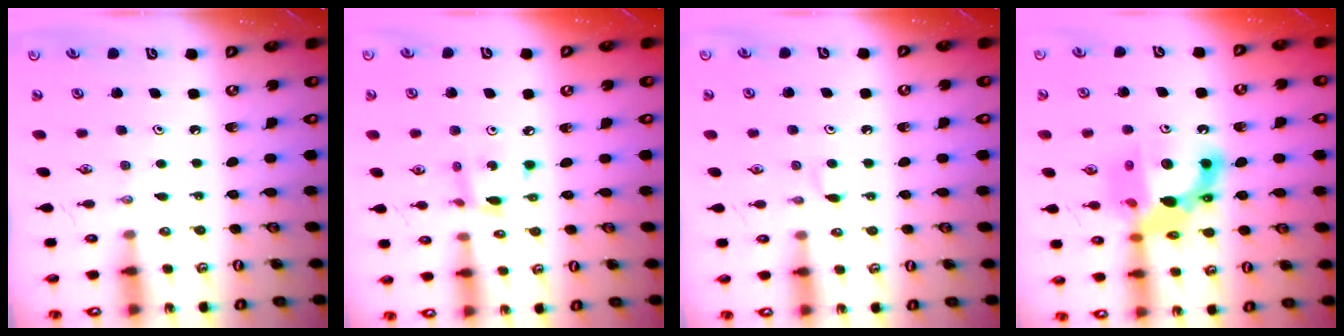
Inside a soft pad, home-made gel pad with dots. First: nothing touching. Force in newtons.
{"total": 4.9, "press": 4.9, "slide": 0.1}
{"total": 2.8, "press": 2.8, "slide": 0.5}
{"total": 15.8, "press": 15.8, "slide": 1.3}